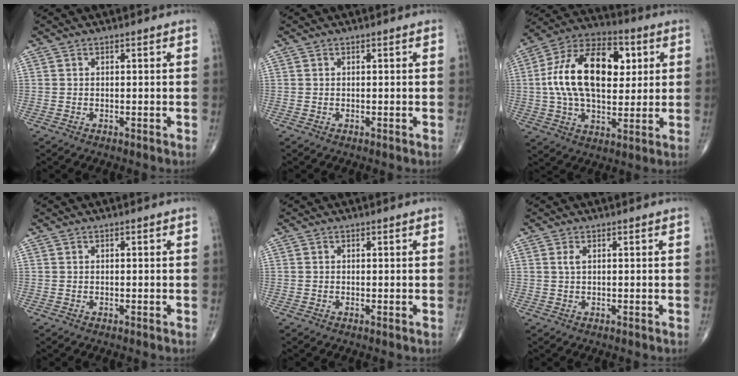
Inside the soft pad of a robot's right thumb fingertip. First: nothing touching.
{"total": 0.0}
{"total": 21.2, "force": [3.7, 12.1, 17.0], "torque": [-0.279, 0.013, 0.058]}
{"total": 0.0}
{"total": 0.0}
{"total": 1.0, "force": [0.4, 0.2, 0.9], "torque": [-0.026, 0.005, 0.009]}